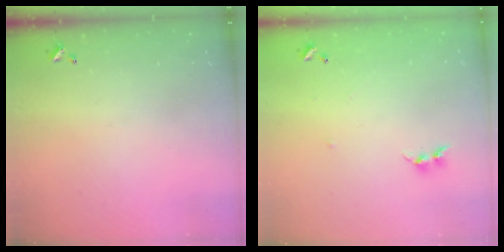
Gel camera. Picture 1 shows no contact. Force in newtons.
{"total": 6.4, "press": 6.3, "slide": 0.6}